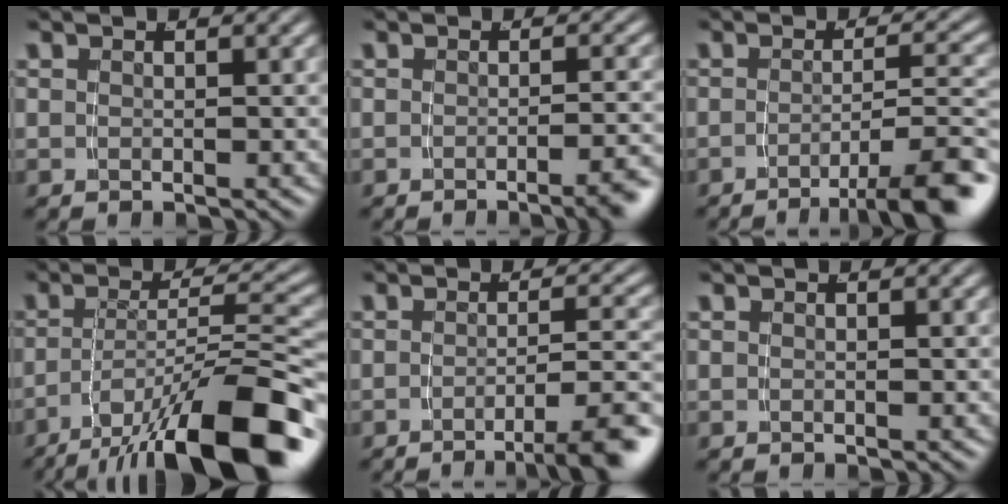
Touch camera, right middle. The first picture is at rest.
{"total": 3.0, "force": [-2.2, -0.1, 2.1], "torque": [-0.020, 0.008, -0.039]}
{"total": 7.0, "force": [-4.5, 0.9, 5.3], "torque": [-0.064, -0.004, -0.069]}
{"total": 10.0, "force": [-6.0, 2.0, 7.7], "torque": [-0.105, -0.001, -0.086]}
{"total": 5.7, "force": [-3.6, 0.6, 4.4], "torque": [-0.053, -0.001, -0.059]}
{"total": 0.0}